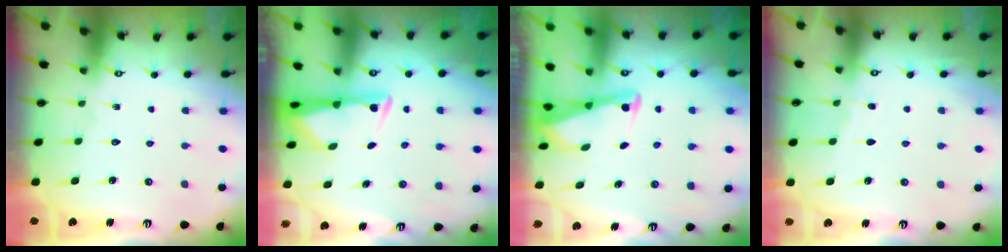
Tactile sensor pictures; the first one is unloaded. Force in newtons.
{"total": 3.1, "press": 3.1, "slide": 0.5}
{"total": 3.0, "press": 3.0, "slide": 0.4}
{"total": 2.8, "press": 2.8, "slide": 0.4}